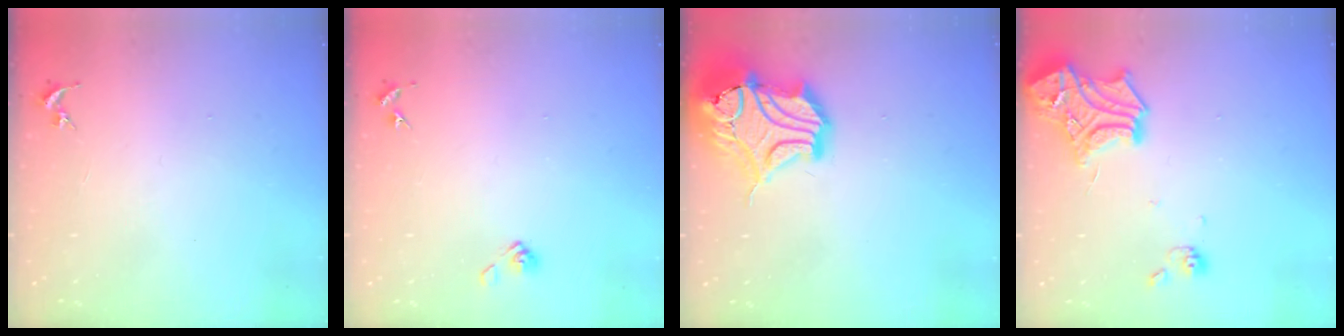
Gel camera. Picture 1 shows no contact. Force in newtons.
{"total": 4.7, "press": 4.2, "slide": 2.2}
{"total": 19.2, "press": 18.9, "slide": 3.2}
{"total": 16.2, "press": 16.2, "slide": 1.5}